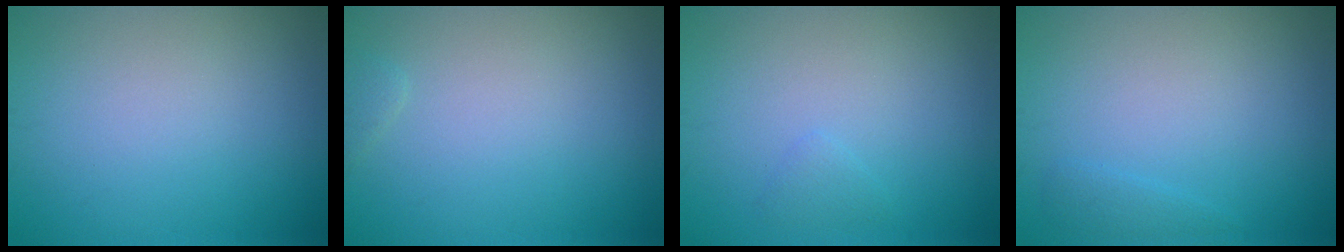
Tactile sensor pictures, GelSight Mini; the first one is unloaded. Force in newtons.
{"total": 0.6, "press": 0.6, "slide": 0.1}
{"total": 0.7, "press": 0.7, "slide": 0.0}
{"total": 0.9, "press": 0.9, "slide": 0.1}